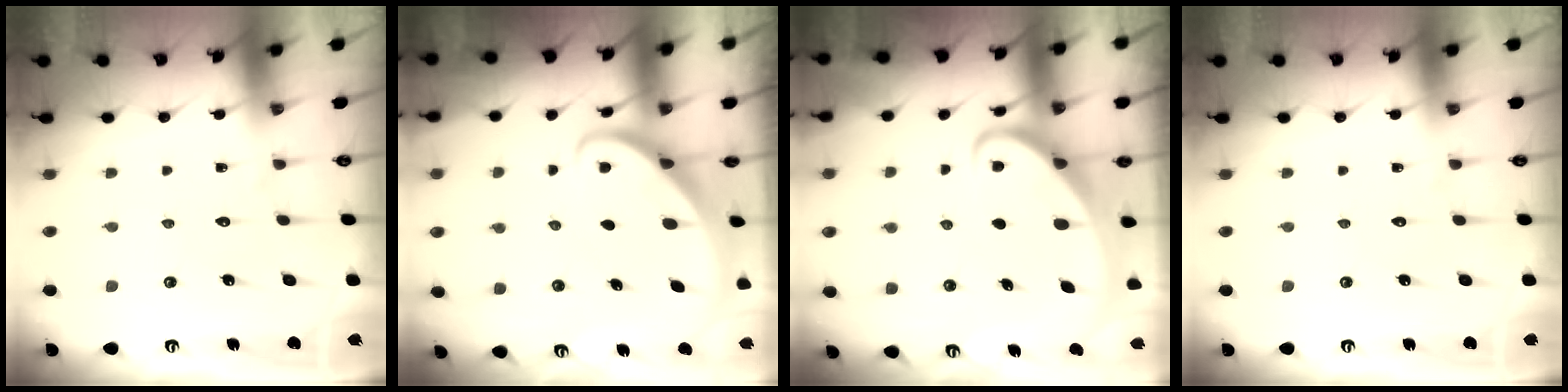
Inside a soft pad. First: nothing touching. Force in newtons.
{"total": 2.6, "press": 2.6, "slide": 0.2}
{"total": 2.6, "press": 2.5, "slide": 0.4}
{"total": 0.0}